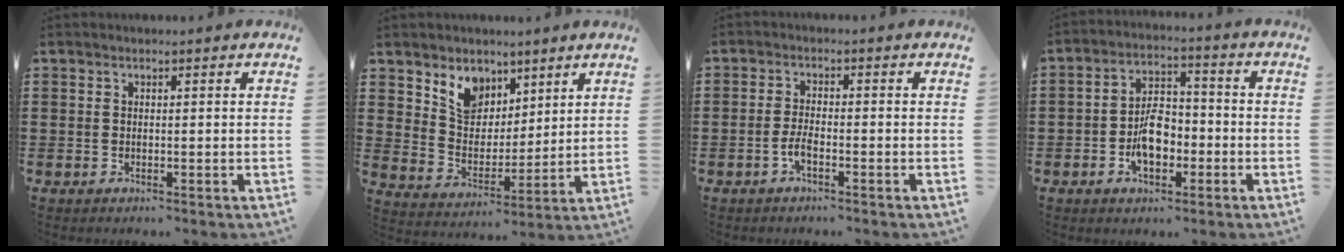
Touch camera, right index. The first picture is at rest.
{"total": 7.3, "force": [5.0, 5.2, 1.1], "torque": [-0.053, -0.016, 0.094]}
{"total": 2.6, "force": [-1.3, 0.5, 2.2], "torque": [-0.051, -0.002, -0.028]}
{"total": 6.9, "force": [-2.1, 4.0, 5.3], "torque": [-0.094, 0.008, -0.039]}